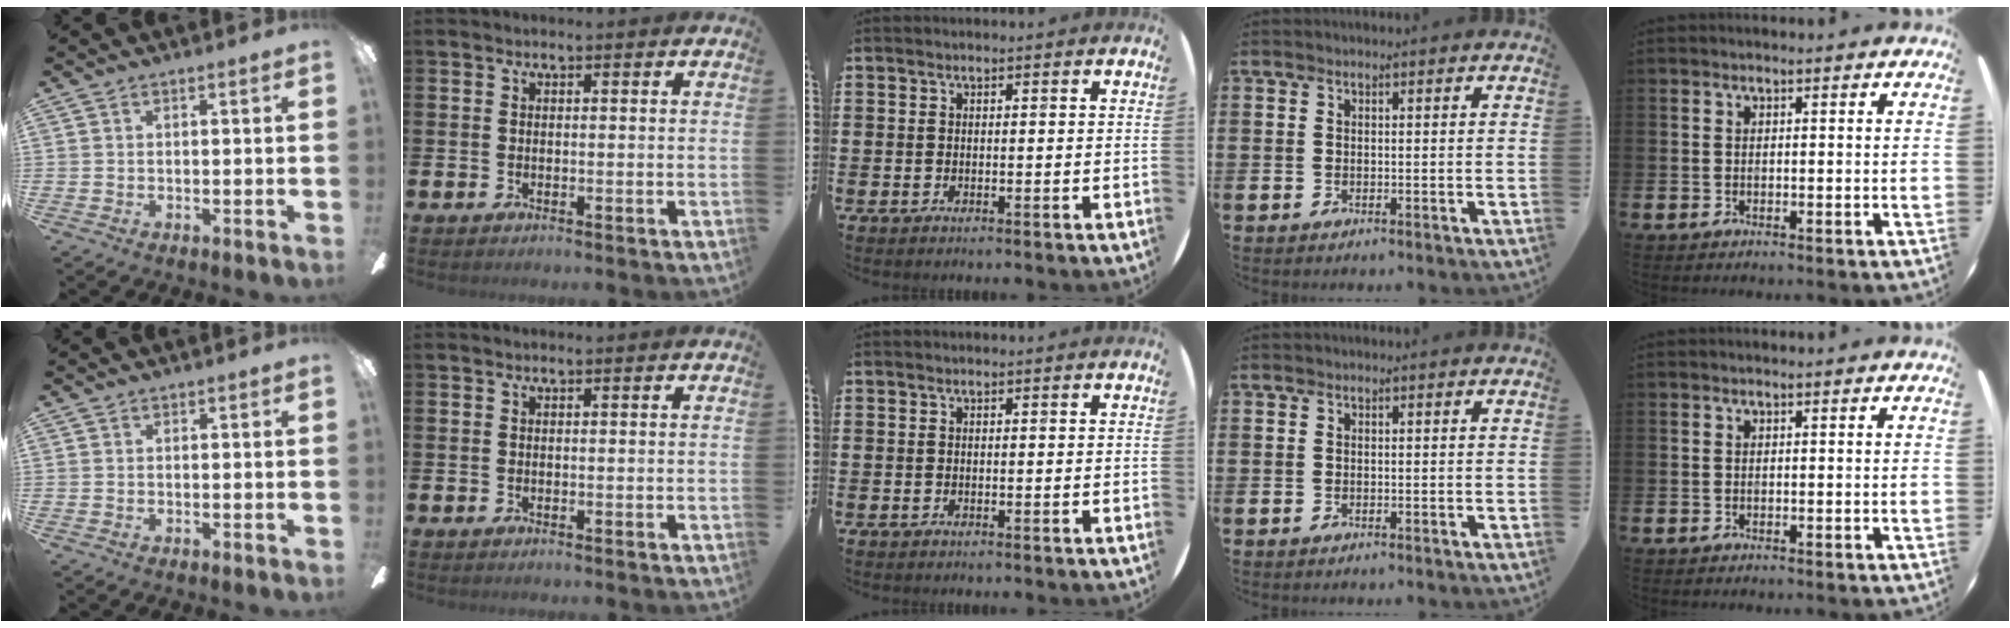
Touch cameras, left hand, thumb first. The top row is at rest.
{}